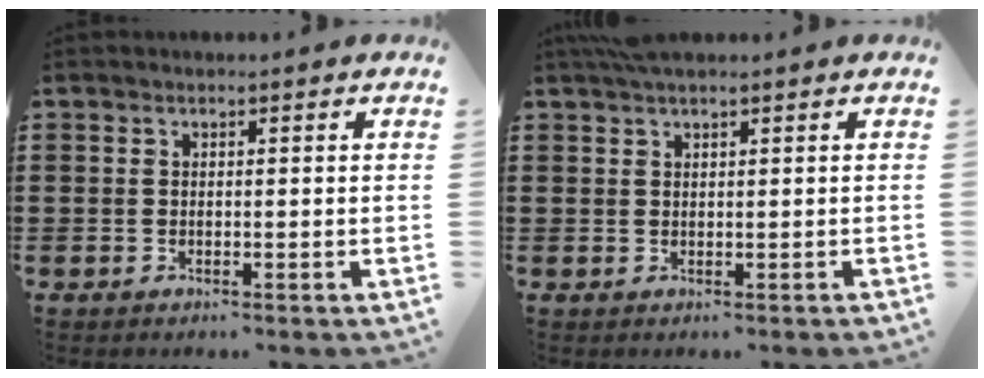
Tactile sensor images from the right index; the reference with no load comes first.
{"total": 1.7, "force": [1.3, 0.2, 1.0], "torque": [-0.023, 0.002, 0.025]}